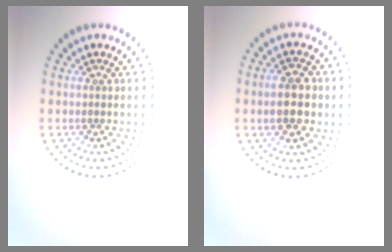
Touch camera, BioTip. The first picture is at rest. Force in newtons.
{"total": 4.6, "press": 4.6, "slide": 0.1}